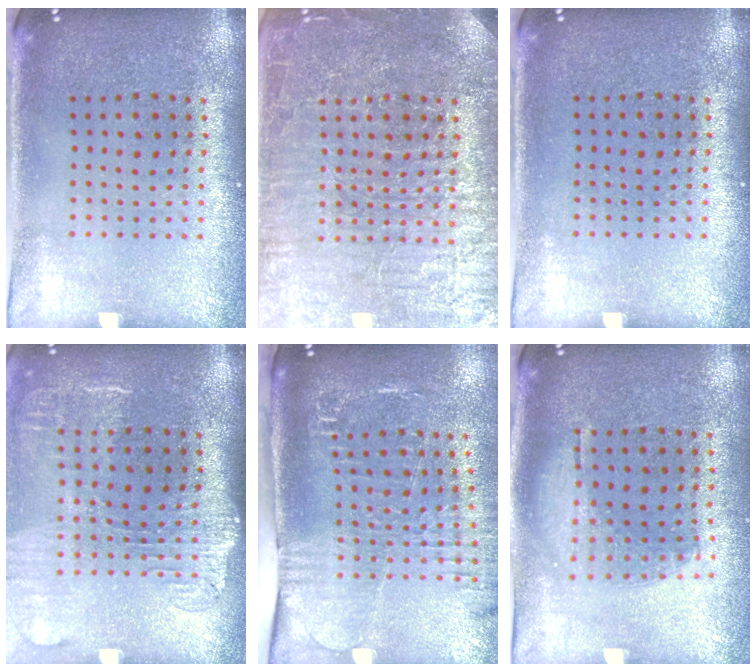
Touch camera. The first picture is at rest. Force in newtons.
{"total": 7.1, "press": 7.1, "slide": 0.9}
{"total": 0.0}
{"total": 1.9, "press": 1.5, "slide": 1.2}
{"total": 2.5, "press": 2.1, "slide": 1.3}
{"total": 1.0, "press": 0.9, "slide": 0.3}